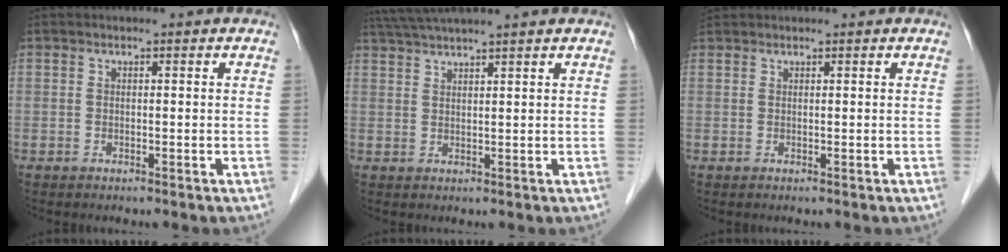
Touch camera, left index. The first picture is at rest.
{"total": 8.0, "force": [7.0, -1.3, 3.7], "torque": [-0.064, 0.032, 0.112]}
{"total": 1.0, "force": [1.0, 0.3, 0.0], "torque": [-0.010, 0.014, 0.023]}